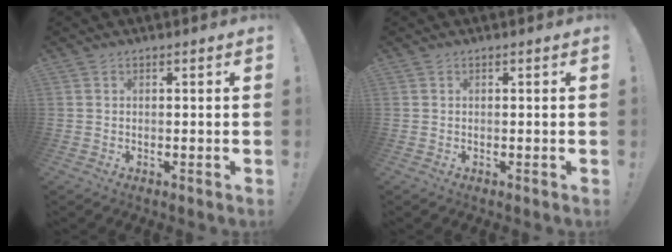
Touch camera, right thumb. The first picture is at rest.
{"total": 0.0}